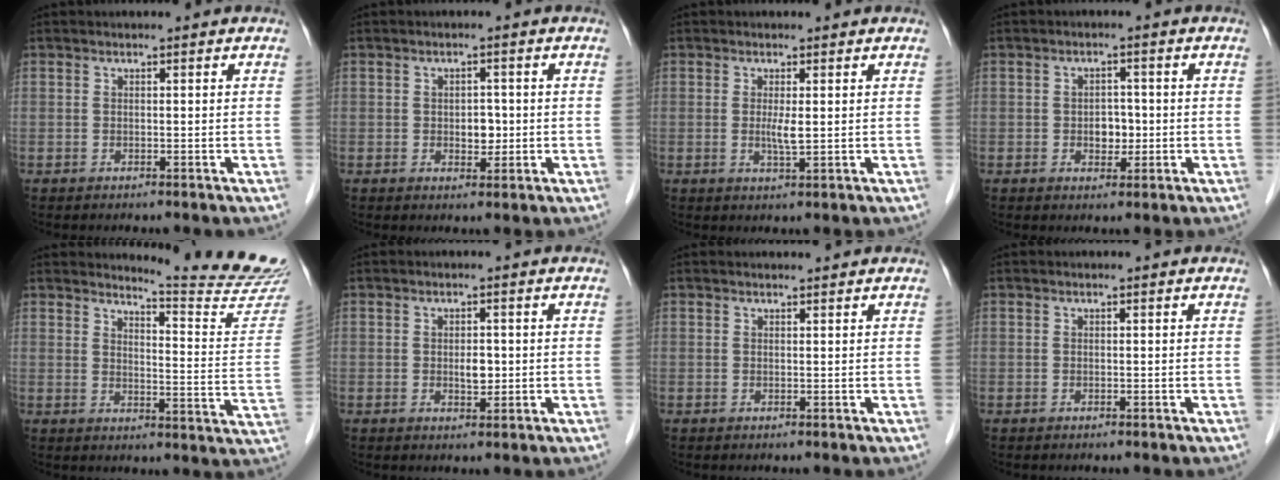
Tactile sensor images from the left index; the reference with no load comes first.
{"total": 2.6, "force": [-0.7, 1.7, 1.9], "torque": [-0.024, -0.004, -0.008]}
{"total": 2.1, "force": [-0.2, 0.1, 2.1], "torque": [-0.044, -0.010, -0.003]}
{"total": 3.0, "force": [-0.9, 2.1, 2.0], "torque": [-0.026, 0.000, -0.012]}
{"total": 13.8, "force": [13.6, -1.7, 1.6], "torque": [-0.020, -0.128, 0.148]}
{"total": 2.2, "force": [-0.5, 1.2, 1.7], "torque": [-0.030, -0.006, -0.007]}
{"total": 1.0, "force": [0.9, 0.1, 0.3], "torque": [-0.007, 0.002, 0.014]}
{"total": 0.0}